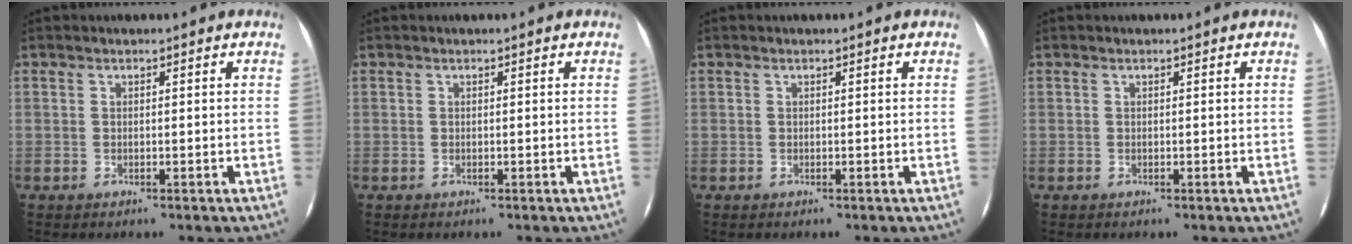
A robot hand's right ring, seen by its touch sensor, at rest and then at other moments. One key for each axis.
{"total": 0.0}
{"total": 0.0}
{"total": 0.0}